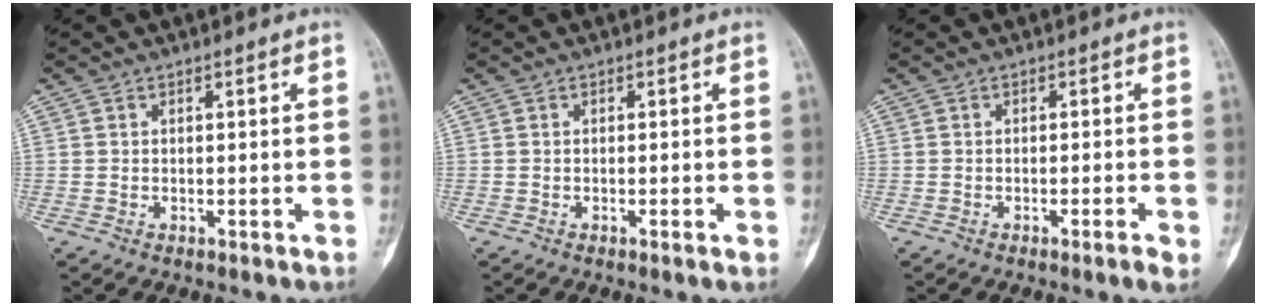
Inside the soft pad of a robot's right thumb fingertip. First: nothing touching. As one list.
[{"total": 1.3, "force": [-0.5, 0.0, 1.2], "torque": [-0.022, -0.003, -0.006]}, {"total": 2.4, "force": [-1.2, 0.0, 2.1], "torque": [-0.038, -0.003, -0.019]}]